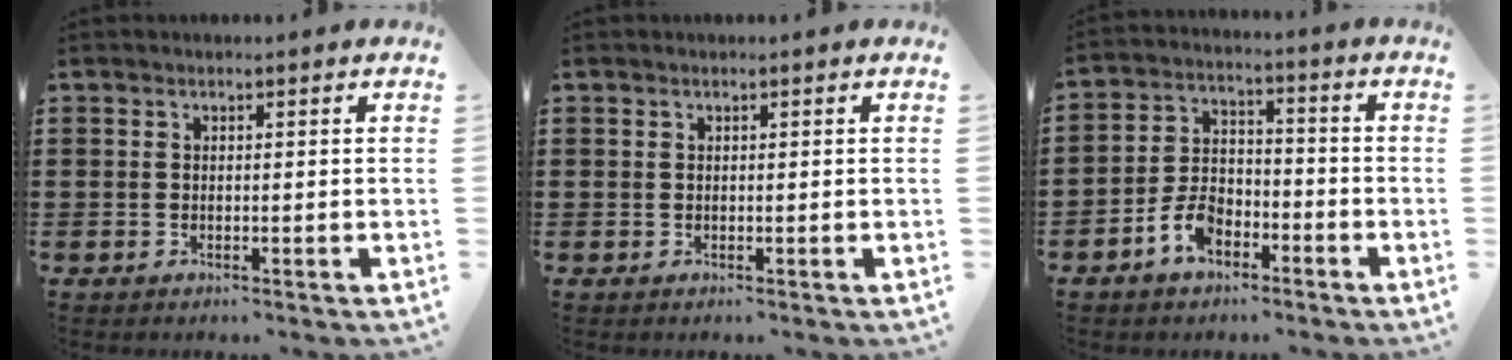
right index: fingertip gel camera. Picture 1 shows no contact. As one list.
[{"total": 0.0}, {"total": 6.4, "force": [-3.8, 3.8, 3.5], "torque": [-0.087, 0.009, -0.076]}]